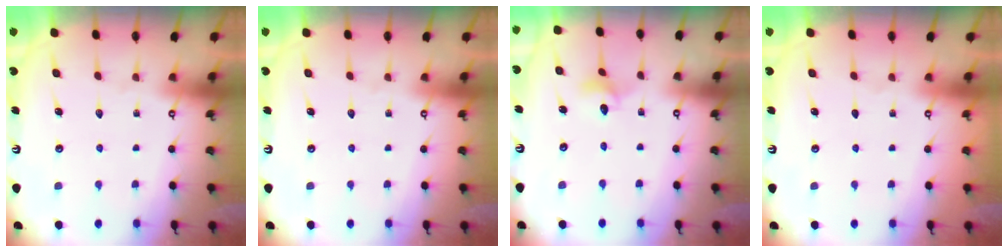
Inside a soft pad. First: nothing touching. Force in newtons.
{"total": 0.0}
{"total": 3.4, "press": 3.4, "slide": 0.5}
{"total": 0.0}